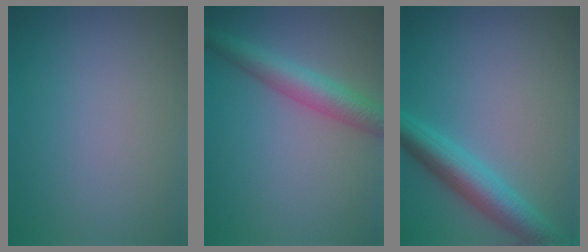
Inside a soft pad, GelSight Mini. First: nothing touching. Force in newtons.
{"total": 4.2, "press": 4.2, "slide": 0.2}
{"total": 5.3, "press": 5.3, "slide": 0.1}